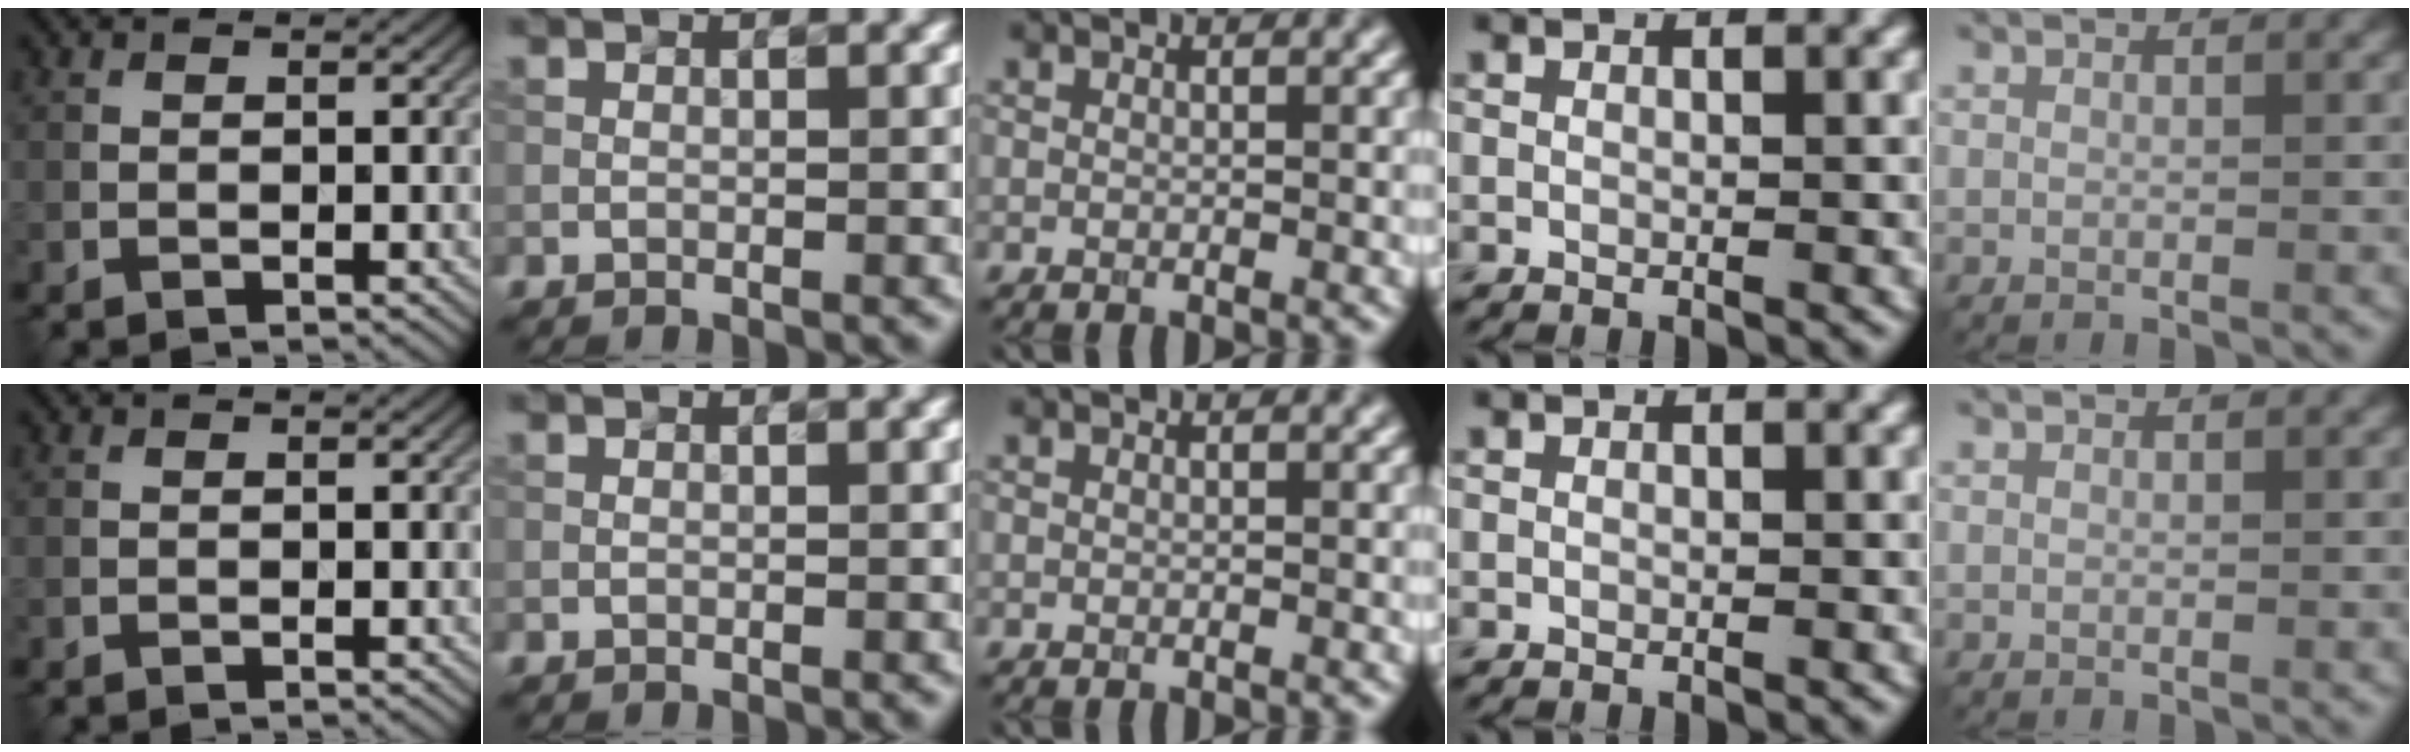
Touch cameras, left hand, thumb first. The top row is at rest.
{}